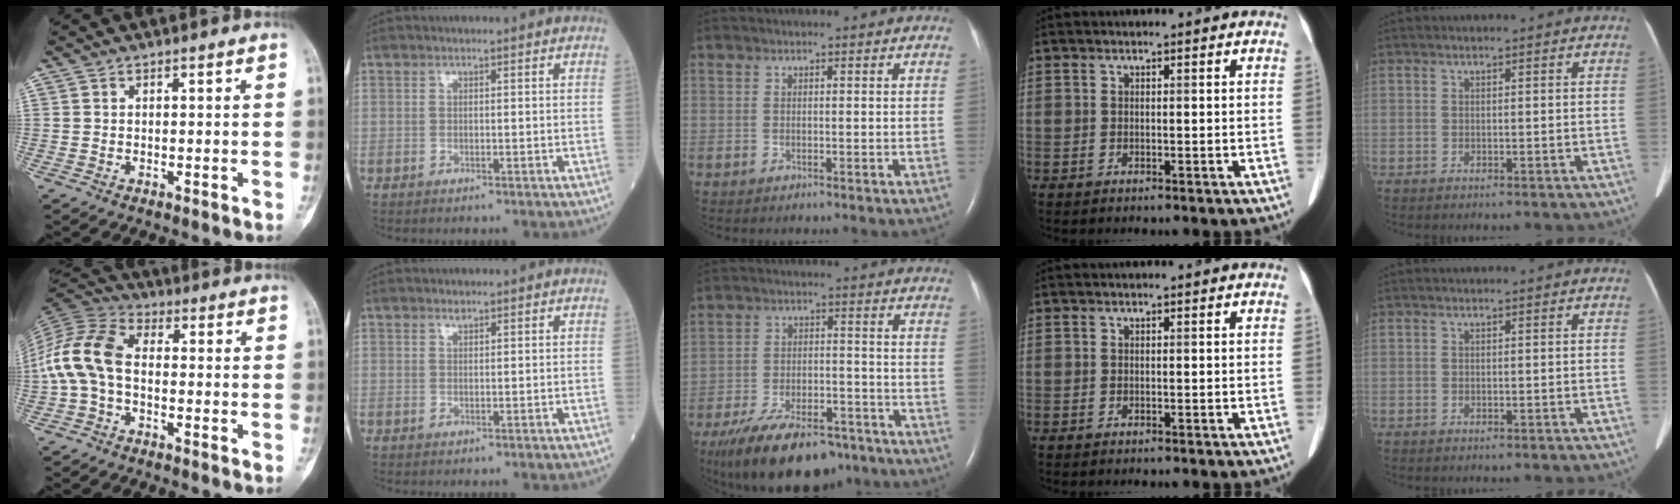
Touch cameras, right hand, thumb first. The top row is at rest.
{"thumb": {"total": 10.8, "force": [-1.2, 6.6, 8.5], "torque": [-0.175, 0.033, -0.036]}, "index": {"total": 0.6, "force": [0.6, 0.2, 0.2], "torque": [-0.008, -0.004, 0.010]}, "middle": {"total": 16.9, "force": [-12.6, 6.4, 9.2], "torque": [-0.161, -0.005, -0.199]}}